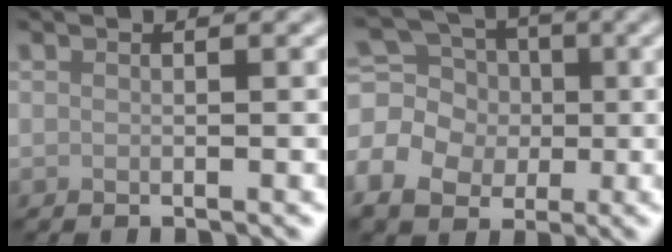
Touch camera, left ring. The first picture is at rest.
{"total": 7.2, "force": [-1.3, 6.1, 3.7], "torque": [-0.074, -0.004, -0.030]}